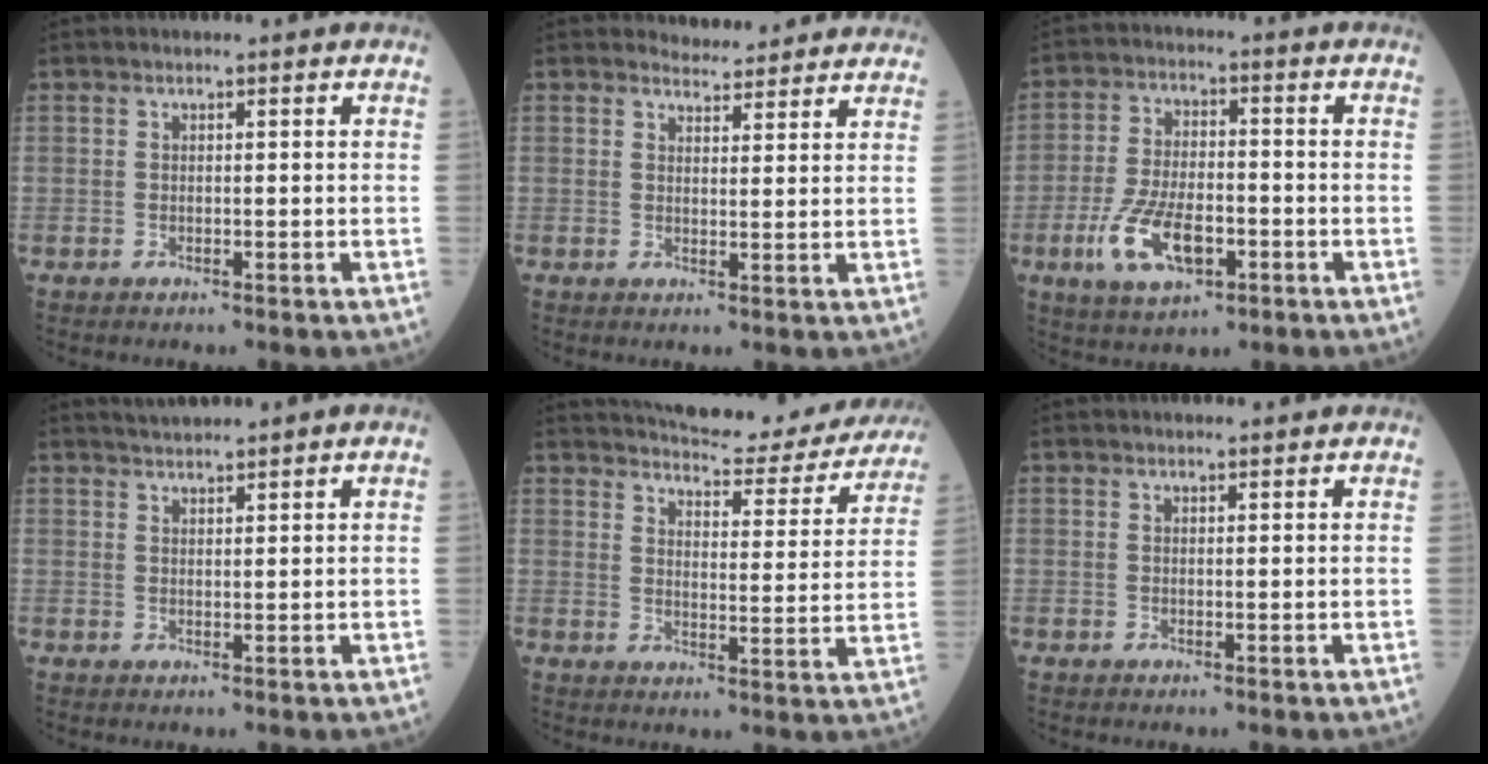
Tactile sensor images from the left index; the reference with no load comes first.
{"total": 5.2, "force": [5.0, 1.2, 0.1], "torque": [-0.001, 0.008, 0.054]}
{"total": 10.2, "force": [-4.1, 4.4, 8.2], "torque": [-0.174, -0.004, -0.071]}
{"total": 2.4, "force": [2.3, -0.5, 0.5], "torque": [-0.012, 0.010, 0.046]}
{"total": 20.8, "force": [19.4, 4.3, 6.3], "torque": [-0.076, -0.032, 0.230]}
{"total": 1.9, "force": [1.8, 0.3, 0.5], "torque": [-0.007, 0.011, 0.022]}